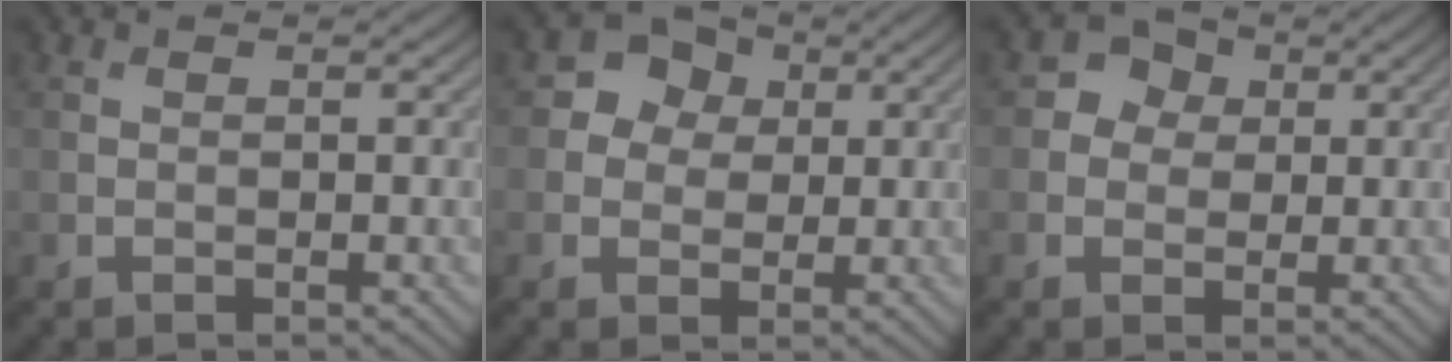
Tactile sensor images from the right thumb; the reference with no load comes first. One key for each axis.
{"total": 5.7, "fx": 1.7, "fy": 5.1, "fz": 2.1, "tx": -0.055, "ty": 0.014, "tz": 0.012}
{"total": 3.3, "fx": 0.6, "fy": 3.0, "fz": 1.2, "tx": -0.020, "ty": 0.006, "tz": 0.002}